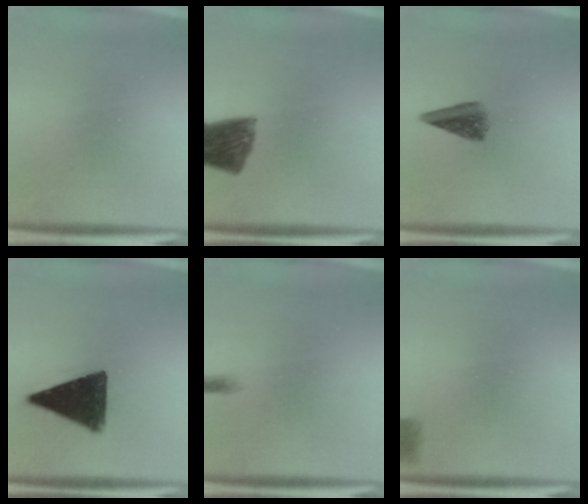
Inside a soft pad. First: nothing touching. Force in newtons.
{"total": 8.6}
{"total": 4.2}
{"total": 13.0}
{"total": 0.6}
{"total": 2.9}